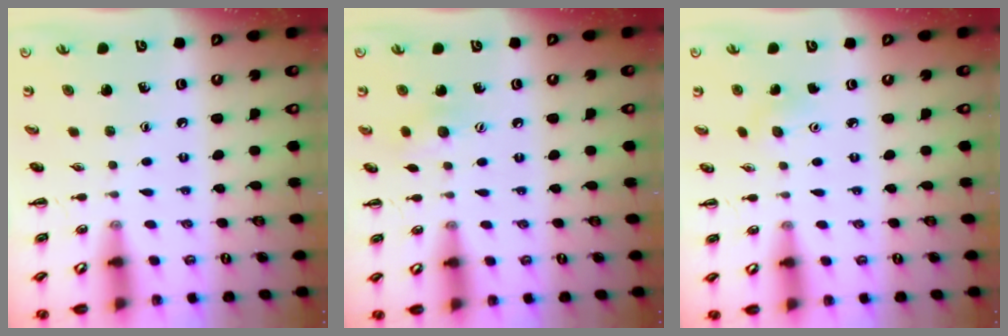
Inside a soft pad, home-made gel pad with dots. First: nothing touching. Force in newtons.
{"total": 7.1, "press": 7.0, "slide": 1.3}
{"total": 2.8, "press": 2.8, "slide": 0.7}